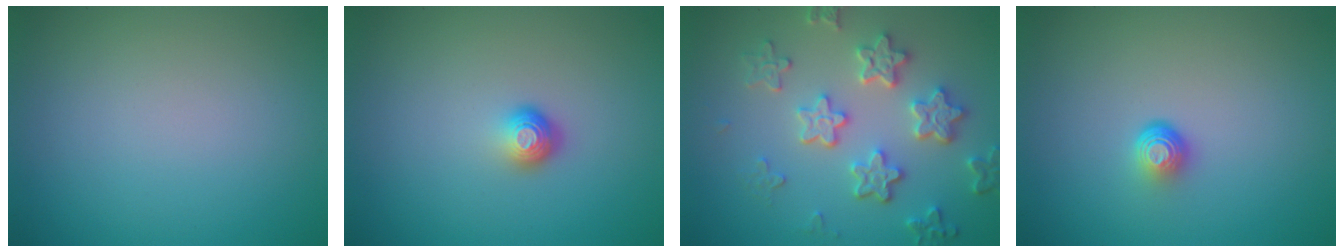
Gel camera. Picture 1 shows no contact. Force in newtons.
{"total": 1.8, "press": 1.1, "slide": 1.4}
{"total": 4.7, "press": 4.1, "slide": 2.3}
{"total": 1.9, "press": 1.1, "slide": 1.5}